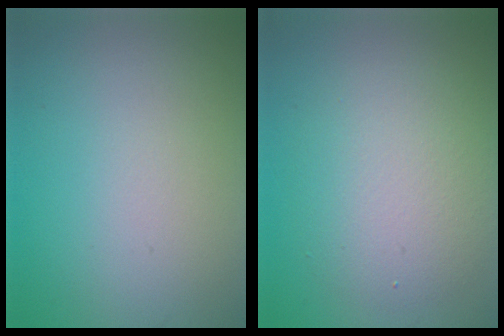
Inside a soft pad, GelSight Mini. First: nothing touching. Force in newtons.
{"total": 5.1, "press": 5.1, "slide": 0.2}